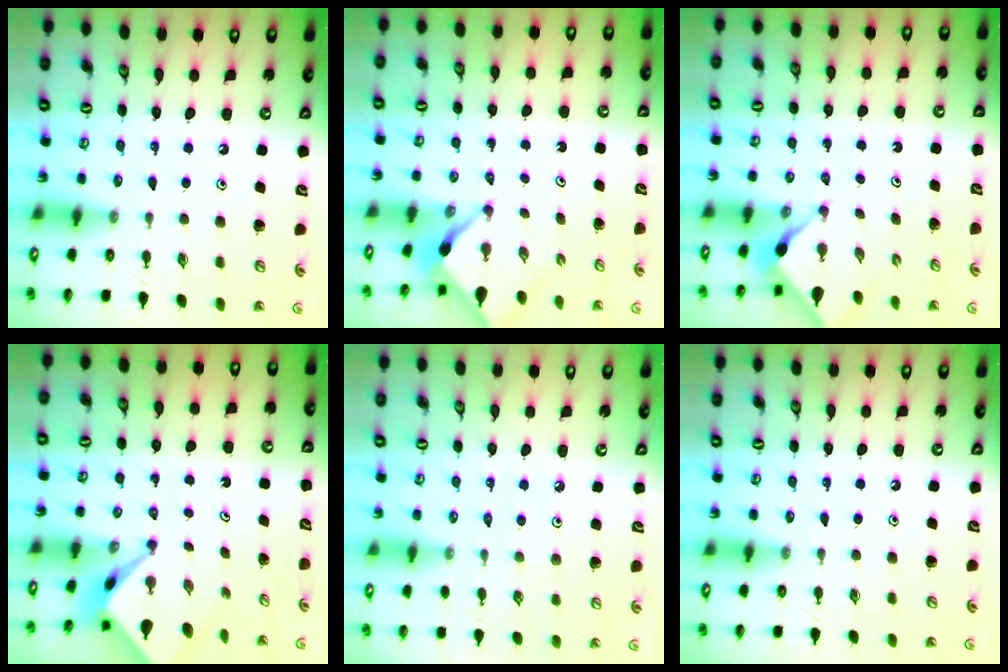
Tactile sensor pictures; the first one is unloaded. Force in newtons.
{"total": 2.6, "press": 2.6, "slide": 0.3}
{"total": 2.9, "press": 2.9, "slide": 0.4}
{"total": 2.5, "press": 2.5, "slide": 0.1}
{"total": 1.9, "press": 1.8, "slide": 0.4}
{"total": 0.0}